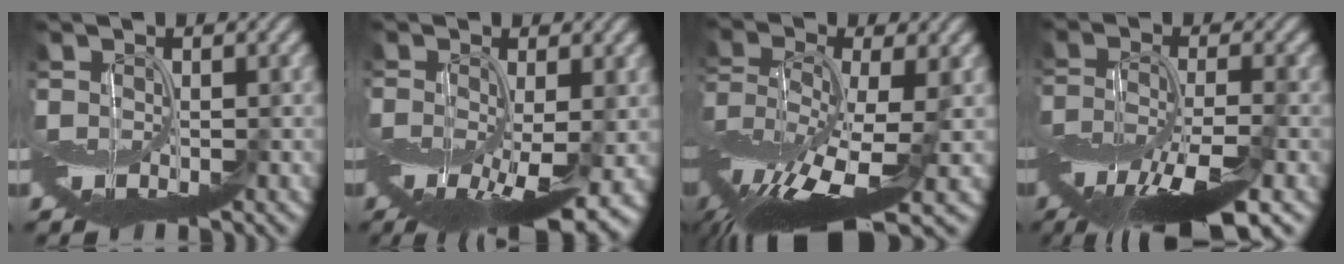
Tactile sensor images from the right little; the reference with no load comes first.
{"total": 8.9, "force": [-2.9, 3.4, 7.8], "torque": [-0.141, -0.034, -0.030]}
{"total": 12.5, "force": [-5.5, 3.9, 10.6], "torque": [-0.227, 0.002, -0.092]}
{"total": 9.2, "force": [-5.3, 2.4, 7.1], "torque": [-0.135, -0.015, -0.102]}